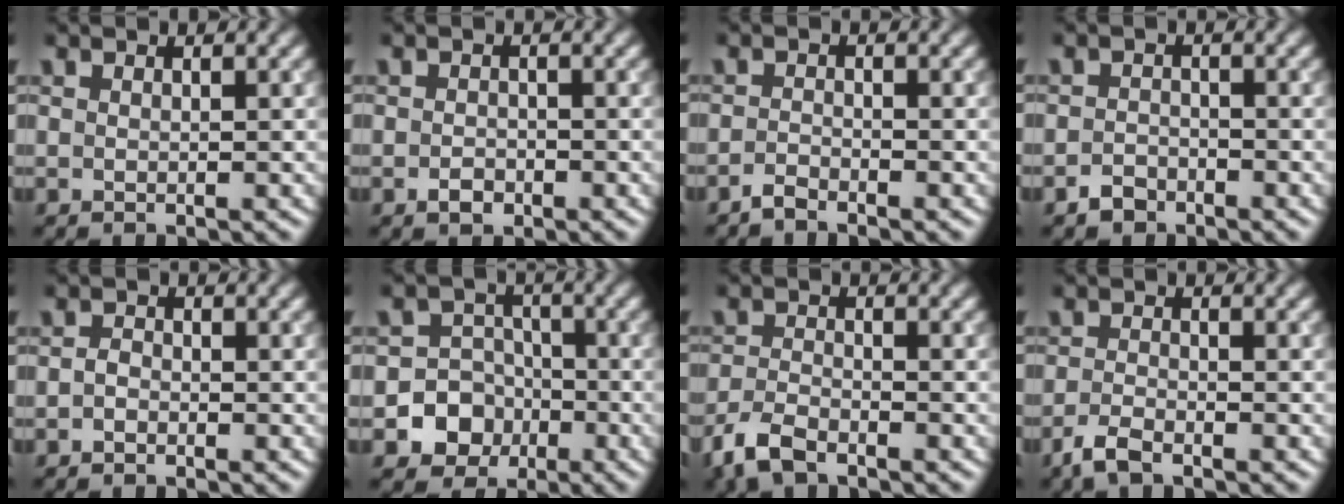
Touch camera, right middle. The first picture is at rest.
{"total": 1.3, "force": [-0.9, 0.7, 0.5], "torque": [-0.012, -0.002, -0.018]}
{"total": 1.3, "force": [-1.2, 0.1, 0.3], "torque": [-0.008, 0.001, -0.028]}
{"total": 1.6, "force": [-1.5, 0.8, 0.2], "torque": [-0.003, 0.003, -0.029]}
{"total": 0.8, "force": [-0.6, 0.5, 0.3], "torque": [-0.010, -0.001, -0.014]}
{"total": 6.6, "force": [-2.9, 5.8, 1.0], "torque": [0.000, -0.004, -0.074]}
{"total": 3.3, "force": [-2.7, 1.0, 1.5], "torque": [-0.038, -0.007, -0.064]}
{"total": 2.2, "force": [-1.9, 0.5, 1.1], "torque": [-0.031, -0.006, -0.043]}